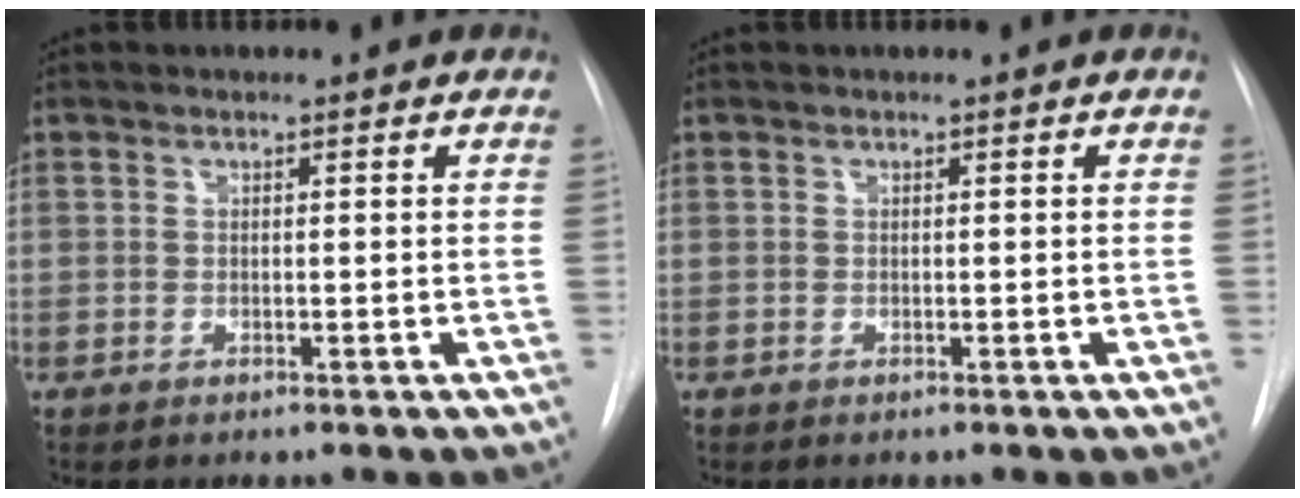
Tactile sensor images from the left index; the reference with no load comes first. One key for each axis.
{"total": 0.0}